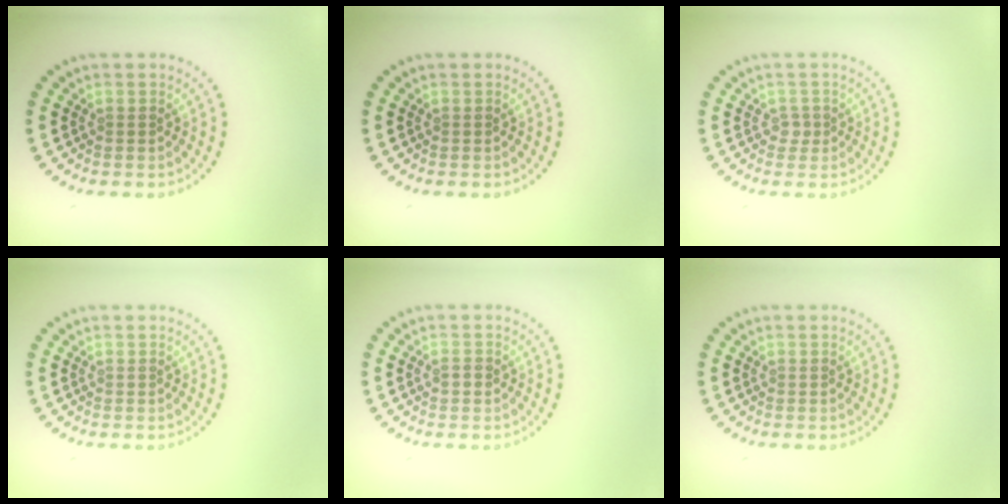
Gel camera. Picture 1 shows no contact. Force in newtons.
{"total": 0.0}
{"total": 0.9, "press": 0.7, "slide": 0.5}
{"total": 0.0}
{"total": 1.0, "press": 0.9, "slide": 0.2}
{"total": 0.0}